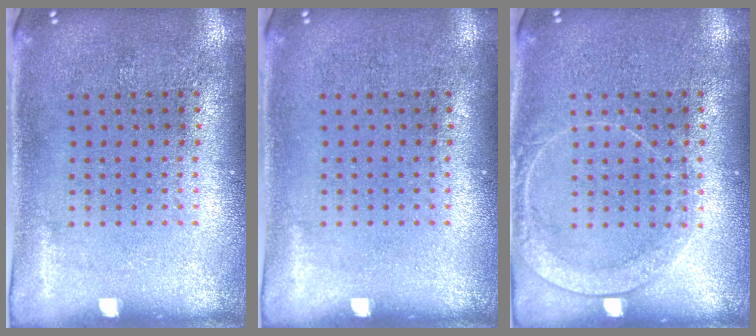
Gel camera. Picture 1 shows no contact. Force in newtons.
{"total": 0.0}
{"total": 1.7, "press": 1.7, "slide": 0.3}